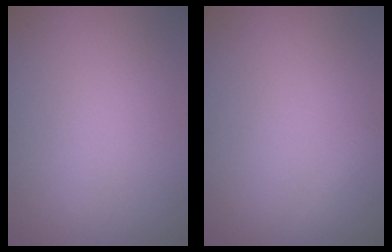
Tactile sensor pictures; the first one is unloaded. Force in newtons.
{"total": 1.2, "press": 1.2, "slide": 0.1}